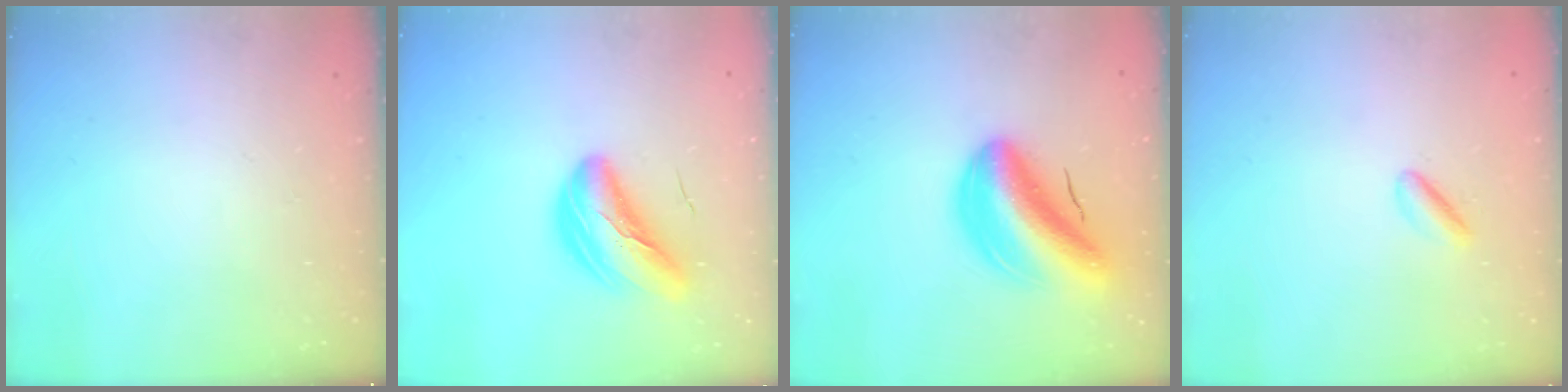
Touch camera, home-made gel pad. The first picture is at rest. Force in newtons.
{"total": 9.8, "press": 9.5, "slide": 2.6}
{"total": 13.4, "press": 12.8, "slide": 4.1}
{"total": 2.4, "press": 2.3, "slide": 0.8}